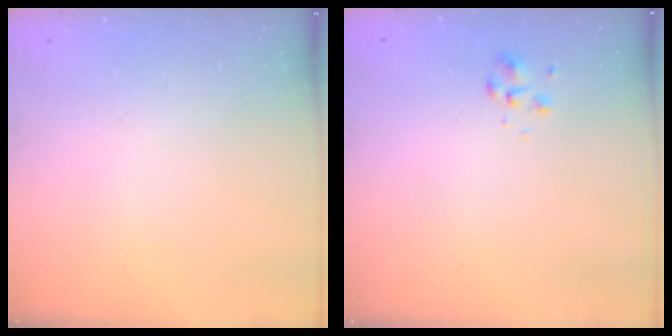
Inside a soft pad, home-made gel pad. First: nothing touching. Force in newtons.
{"total": 2.5, "press": 2.5, "slide": 0.6}